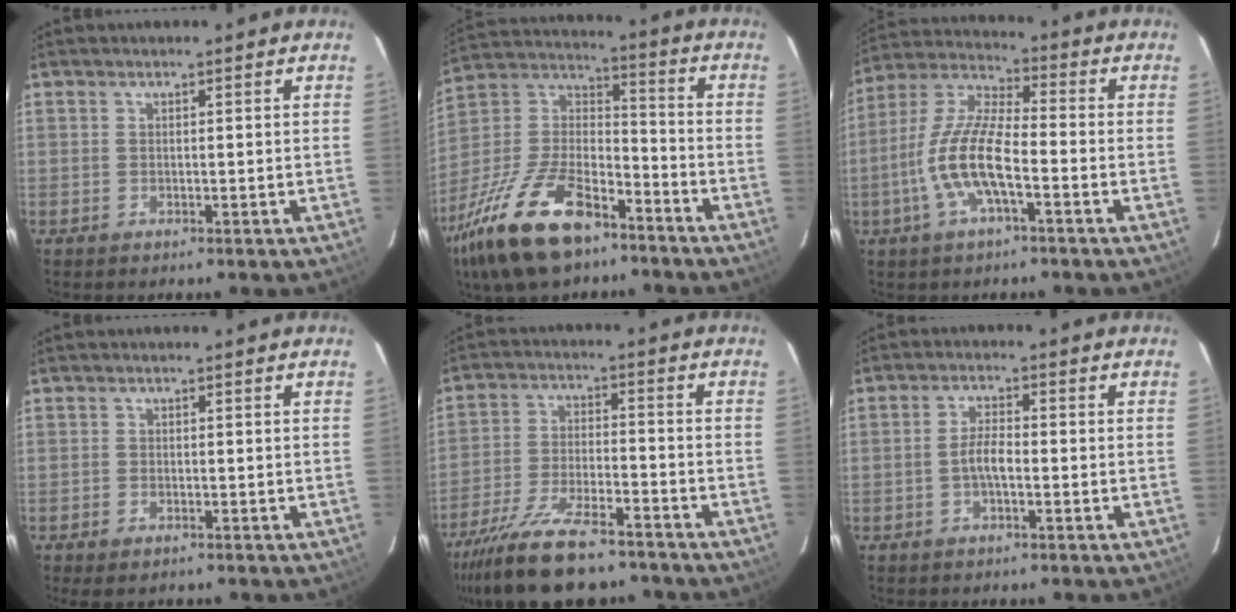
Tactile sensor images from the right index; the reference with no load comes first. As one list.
[{"total": 24.3, "force": [-15.0, 11.1, 15.5], "torque": [-0.329, -0.013, -0.264]}, {"total": 13.3, "force": [-4.5, 3.8, 11.9], "torque": [-0.249, -0.001, -0.090]}, {"total": 2.2, "force": [-1.5, 1.2, 1.1], "torque": [-0.027, -0.005, -0.026]}, {"total": 19.2, "force": [-15.8, 5.5, 9.5], "torque": [-0.198, -0.034, -0.257]}, {"total": 3.4, "force": [-1.2, 1.0, 3.0], "torque": [-0.063, 0.007, -0.023]}]